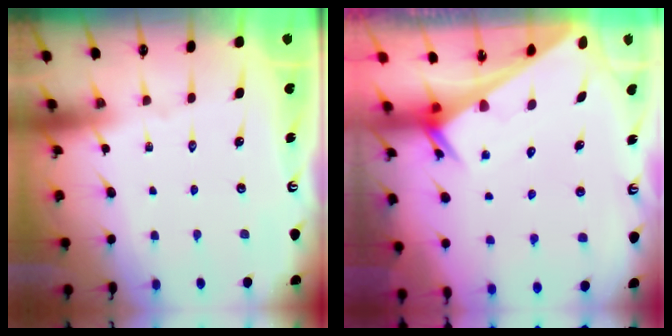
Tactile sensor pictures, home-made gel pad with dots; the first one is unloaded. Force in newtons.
{"total": 2.7, "press": 2.7, "slide": 0.1}